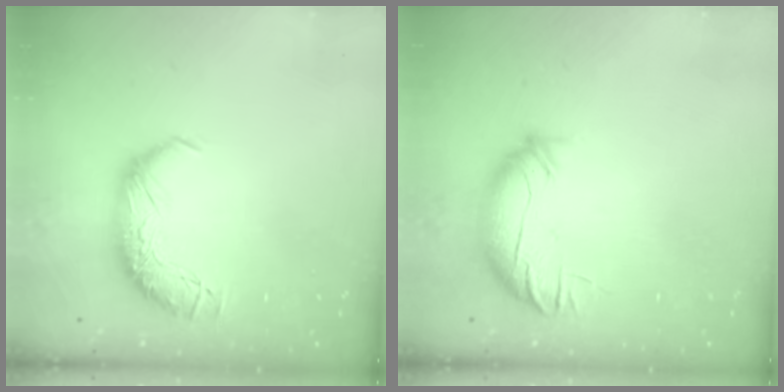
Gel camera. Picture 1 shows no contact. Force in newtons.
{"total": 4.2, "press": 3.8, "slide": 1.9}